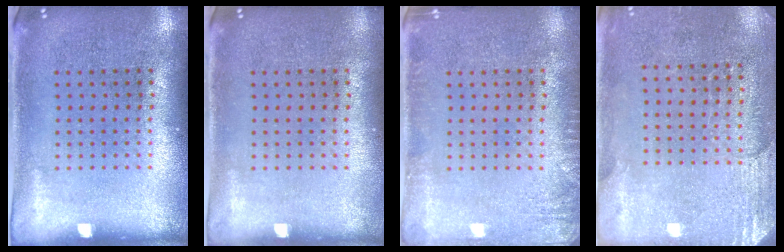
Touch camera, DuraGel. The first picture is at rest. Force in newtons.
{"total": 0.0}
{"total": 1.6, "press": 1.6, "slide": 0.2}
{"total": 2.6, "press": 2.3, "slide": 1.2}